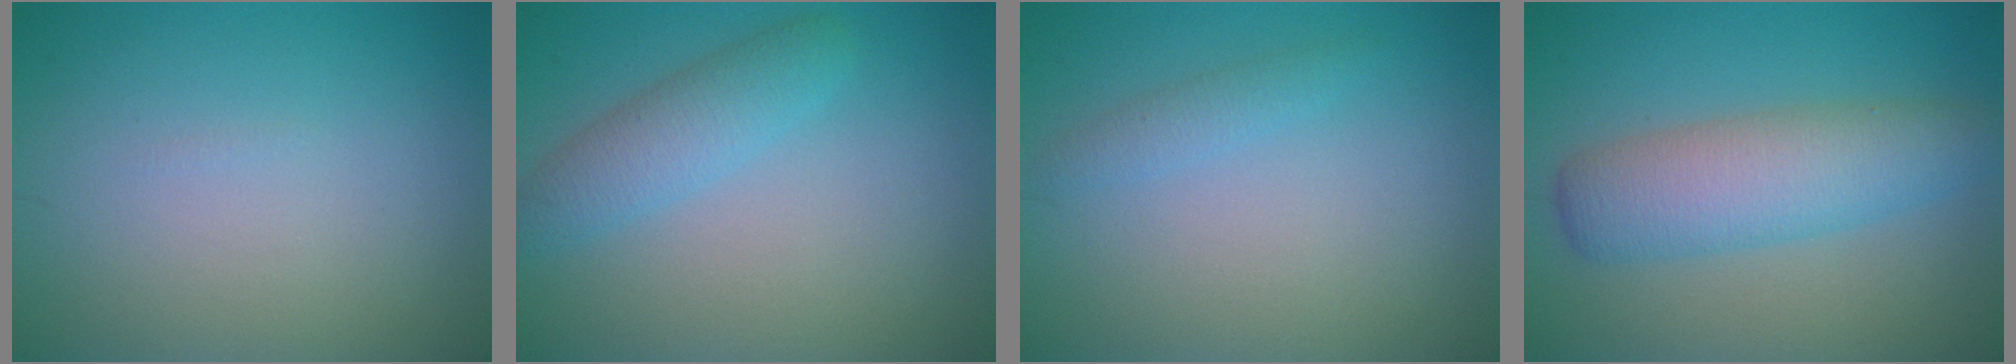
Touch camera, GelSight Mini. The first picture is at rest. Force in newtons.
{"total": 3.1, "press": 3.1, "slide": 0.1}
{"total": 1.3, "press": 1.3, "slide": 0.1}
{"total": 5.8, "press": 5.8, "slide": 0.2}